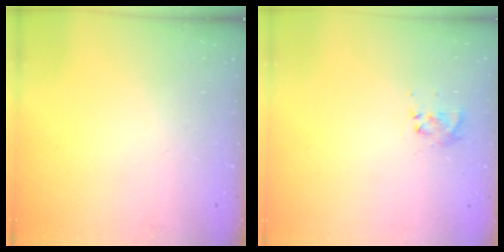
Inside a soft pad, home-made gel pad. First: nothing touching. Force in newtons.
{"total": 4.1, "press": 4.0, "slide": 0.7}